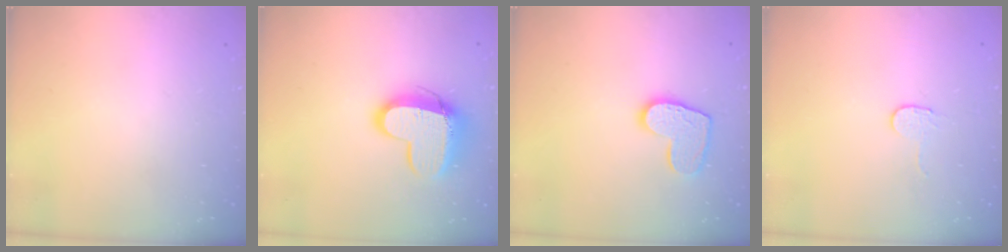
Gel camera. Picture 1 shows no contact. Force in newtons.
{"total": 13.1, "press": 13.0, "slide": 1.1}
{"total": 10.6, "press": 10.6, "slide": 0.8}
{"total": 2.7, "press": 2.7, "slide": 0.2}